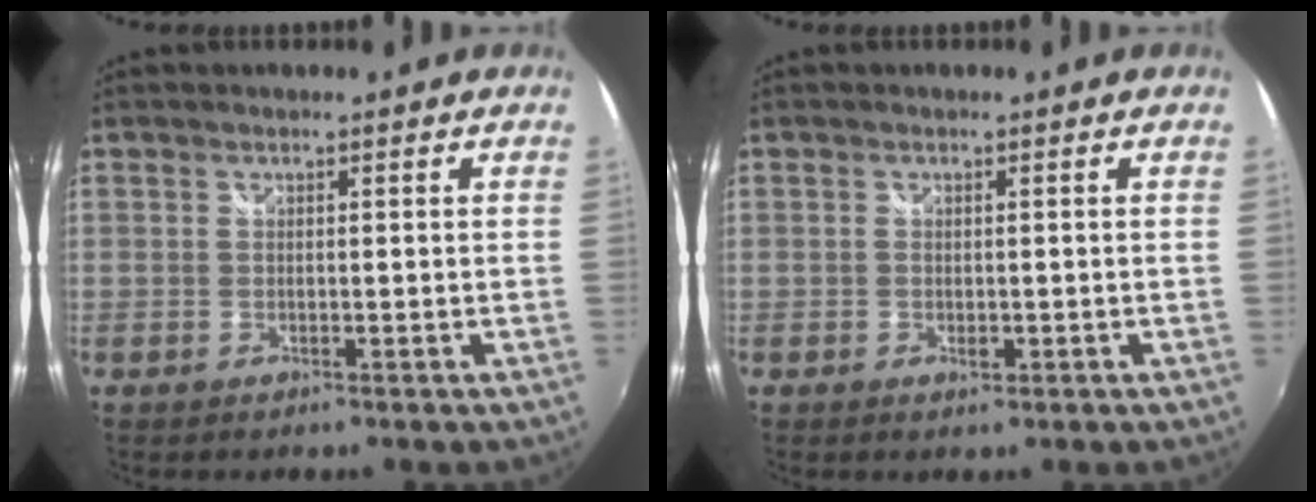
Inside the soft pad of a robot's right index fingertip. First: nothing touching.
{"total": 1.1, "force": [-0.2, 0.6, 0.8], "torque": [-0.014, -0.002, -0.003]}